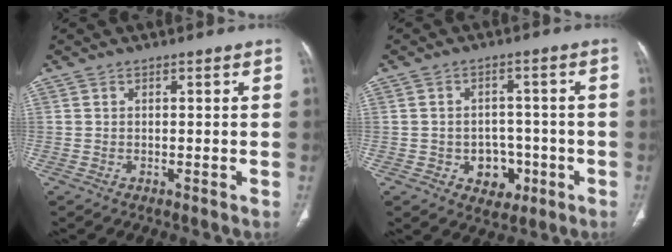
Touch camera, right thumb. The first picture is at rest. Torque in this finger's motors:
{"motor_torque": [-0.08, 0.11, -0.26, 0.24, 0.08]}